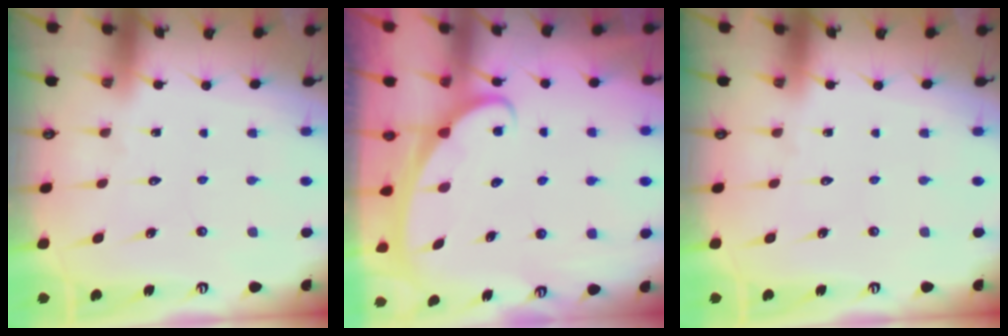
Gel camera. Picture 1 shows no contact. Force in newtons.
{"total": 2.6, "press": 2.6, "slide": 0.3}
{"total": 0.0}